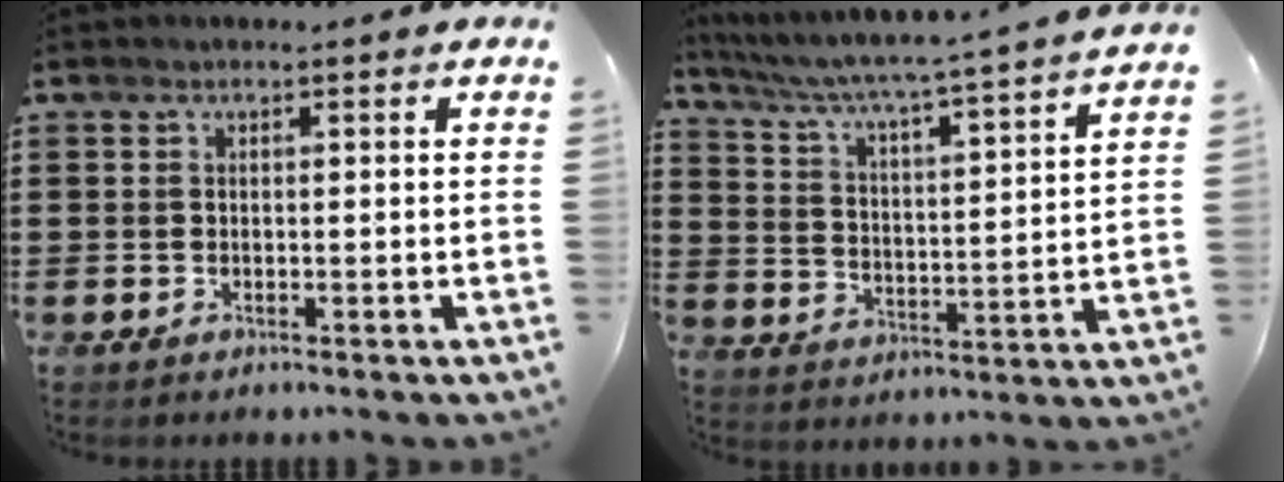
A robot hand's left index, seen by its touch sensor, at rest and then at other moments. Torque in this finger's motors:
{"motor_torque": [2.14, 0.00, 0.35, 0.10]}